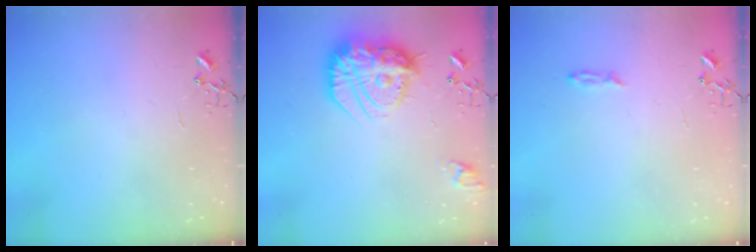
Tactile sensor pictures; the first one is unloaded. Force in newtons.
{"total": 20.9, "press": 20.8, "slide": 1.7}
{"total": 3.2, "press": 3.1, "slide": 0.3}